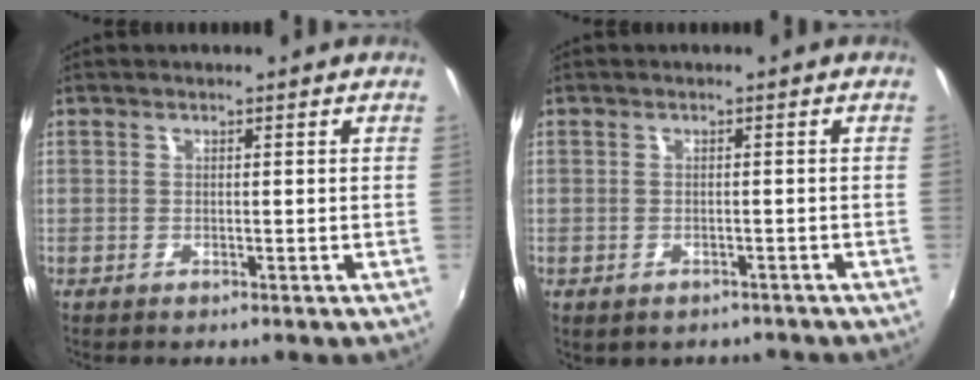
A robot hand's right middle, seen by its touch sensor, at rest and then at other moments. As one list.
[{"total": 3.4, "force": [-2.4, 1.9, 1.3], "torque": [-0.031, -0.016, -0.029]}]